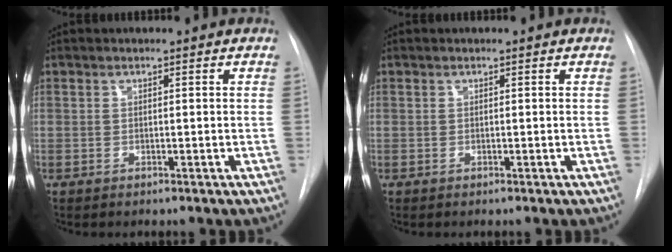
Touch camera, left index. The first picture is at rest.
{"total": 0.0}